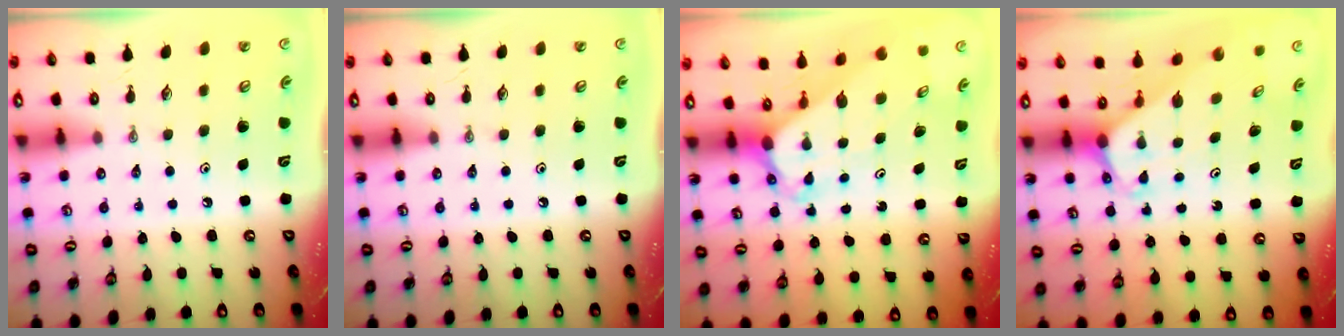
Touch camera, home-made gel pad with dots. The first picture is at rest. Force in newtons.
{"total": 0.0}
{"total": 3.5, "press": 3.5, "slide": 0.3}
{"total": 1.9, "press": 1.9, "slide": 0.1}